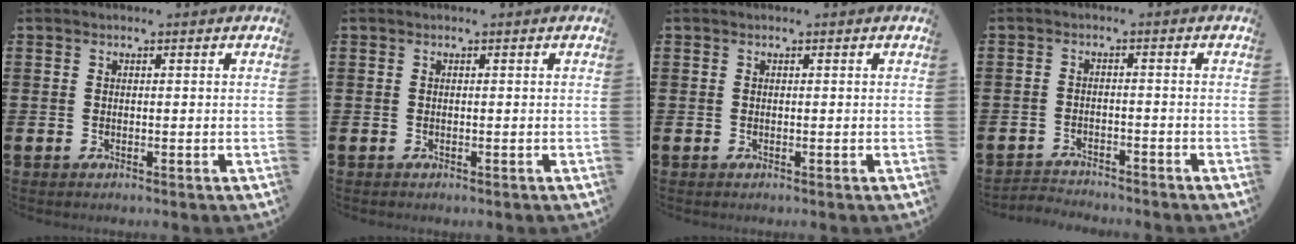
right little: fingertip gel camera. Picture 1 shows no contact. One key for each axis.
{"total": 0.0}
{"total": 0.0}
{"total": 2.2, "fx": -2.2, "fy": 0.1, "fz": -0.3, "tx": -0.002, "ty": 0.002, "tz": -0.049}